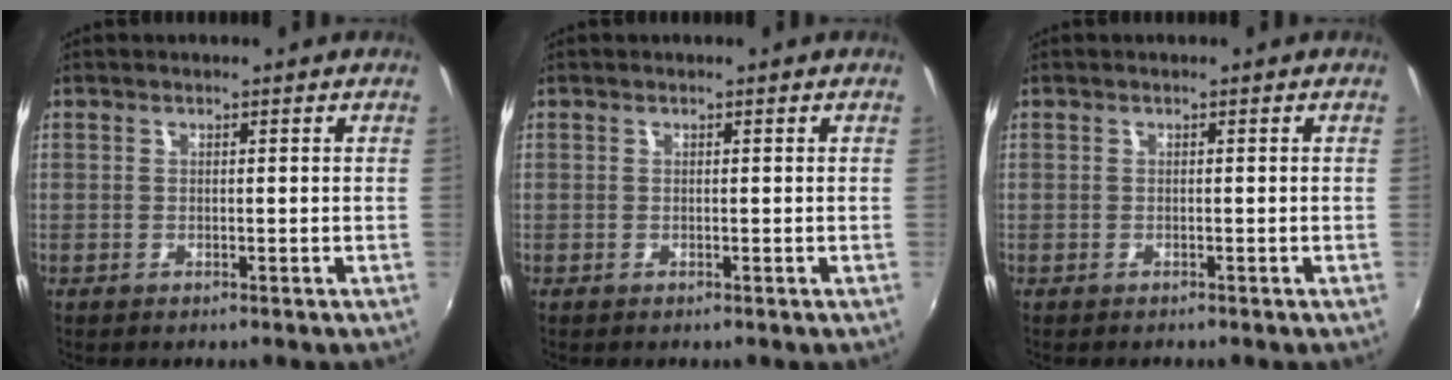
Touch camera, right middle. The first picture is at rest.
{"total": 0.0}
{"total": 0.0}